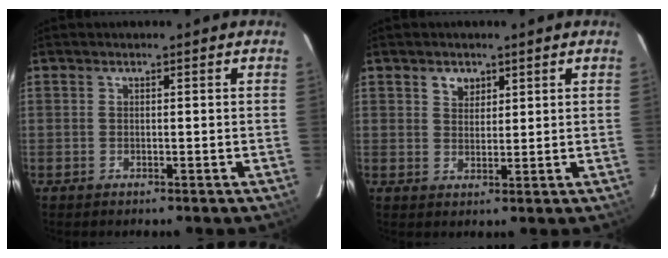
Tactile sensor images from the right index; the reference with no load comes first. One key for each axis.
{"total": 3.0, "fx": 1.7, "fy": 2.2, "fz": 1.0, "tx": -0.009, "ty": 0.008, "tz": 0.030}